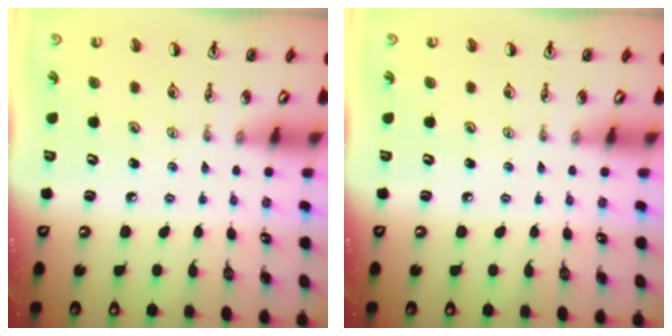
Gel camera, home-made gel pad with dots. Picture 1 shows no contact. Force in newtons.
{"total": 0.0}